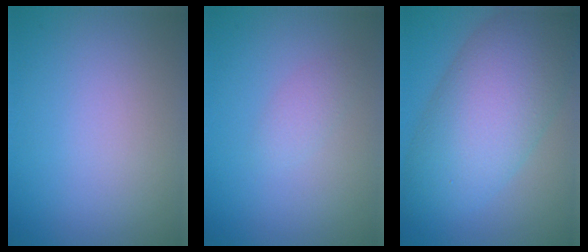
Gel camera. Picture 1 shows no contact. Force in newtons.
{"total": 1.3, "press": 1.3, "slide": 0.0}
{"total": 10.0, "press": 10.0, "slide": 0.3}